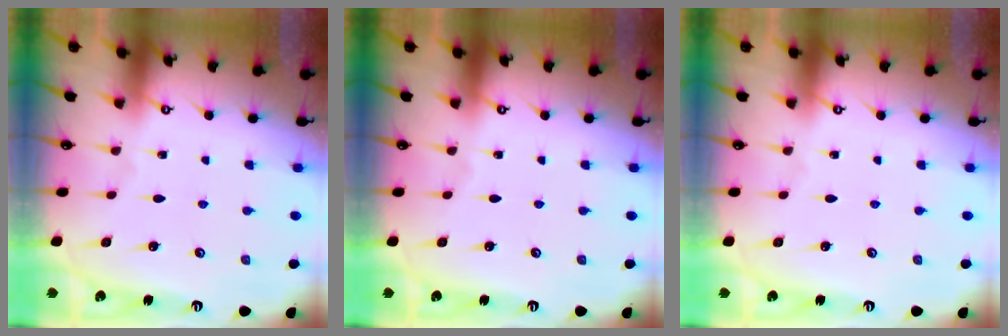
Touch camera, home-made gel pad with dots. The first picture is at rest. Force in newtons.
{"total": 0.0}
{"total": 0.0}